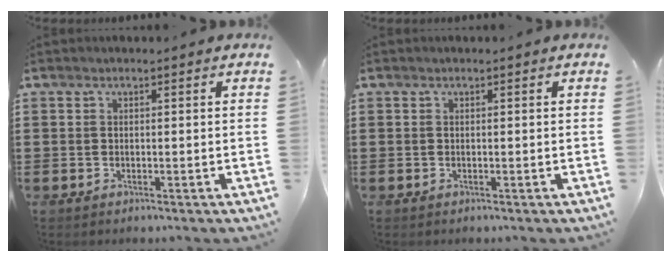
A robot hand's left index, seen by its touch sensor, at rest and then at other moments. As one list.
[{"total": 0.0}]